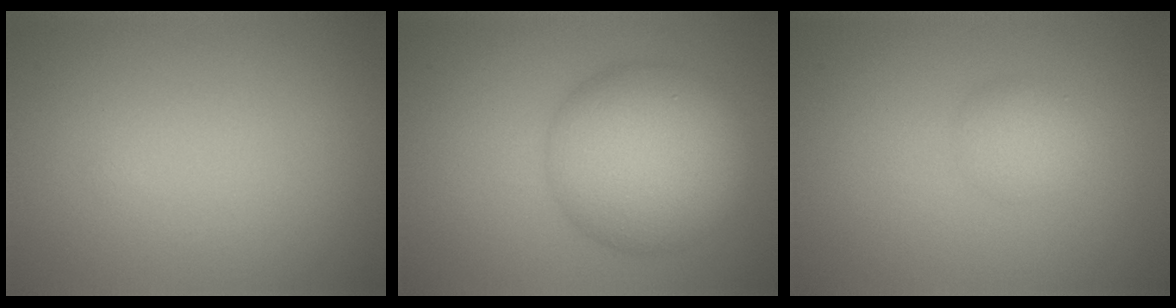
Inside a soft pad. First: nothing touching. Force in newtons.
{"total": 9.5, "press": 9.5, "slide": 0.3}
{"total": 2.1, "press": 2.1, "slide": 0.0}